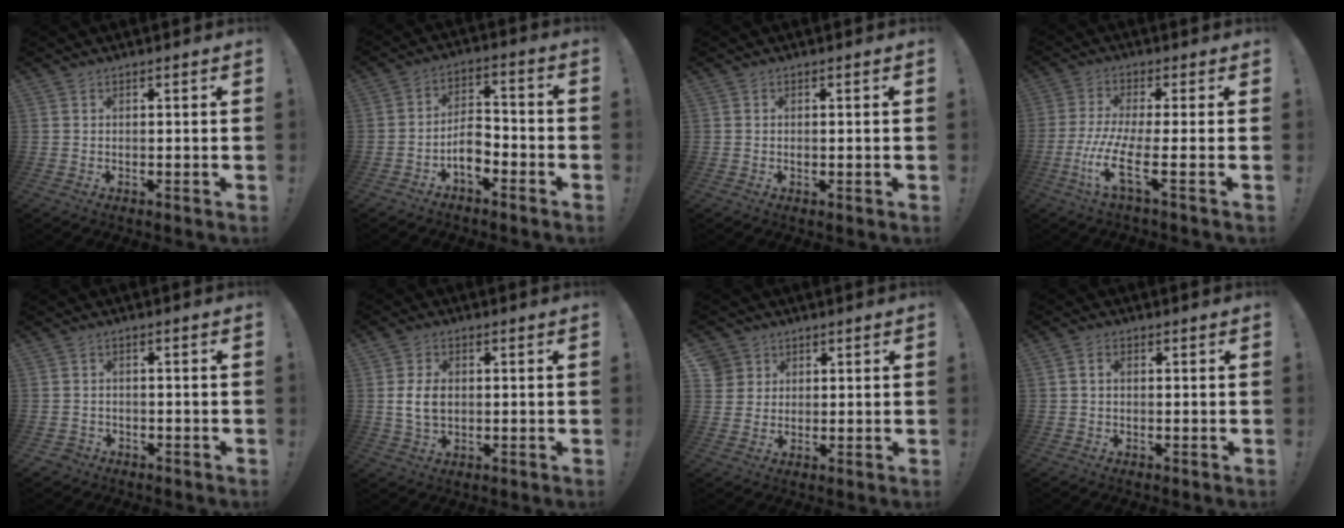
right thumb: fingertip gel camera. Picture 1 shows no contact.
{"total": 7.4, "force": [-4.1, 4.2, 4.4], "torque": [-0.073, 0.016, -0.075]}
{"total": 0.6, "force": [0.0, 0.1, 0.6], "torque": [-0.004, -0.004, -0.002]}
{"total": 12.2, "force": [-3.5, 2.0, 11.5], "torque": [-0.237, -0.011, -0.062]}
{"total": 1.8, "force": [-1.1, 1.4, 0.4], "torque": [-0.010, 0.003, -0.019]}
{"total": 6.9, "force": [0.2, 4.7, 5.0], "torque": [-0.086, -0.002, 0.001]}
{"total": 5.0, "force": [2.4, 4.3, 0.6], "torque": [-0.004, -0.014, 0.046]}
{"total": 1.7, "force": [0.0, 1.2, 1.2], "torque": [-0.024, 0.007, 0.001]}